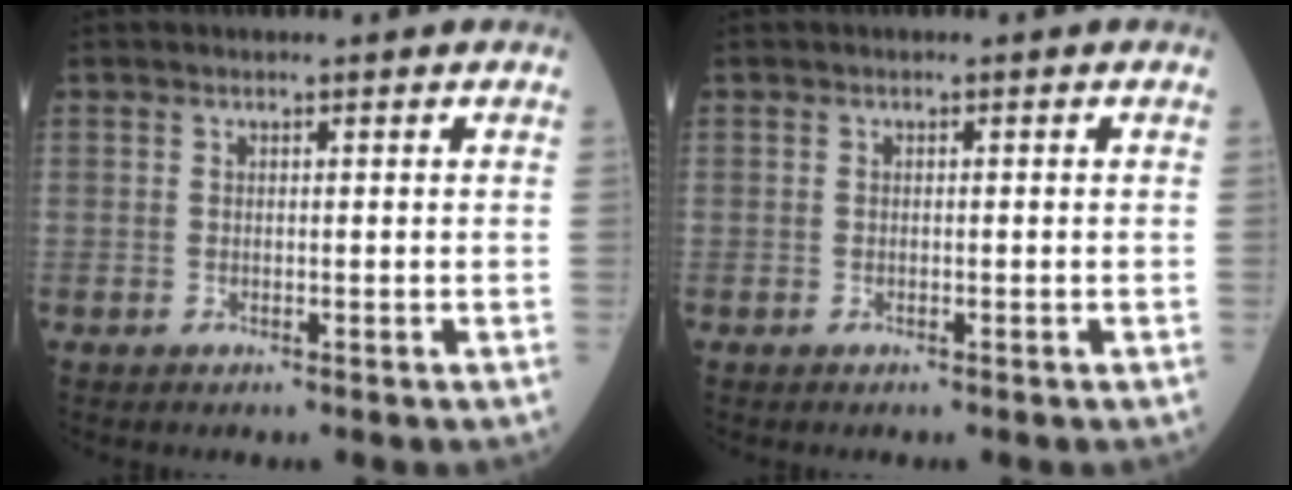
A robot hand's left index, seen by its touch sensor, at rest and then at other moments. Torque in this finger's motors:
{"motor_torque": [0.00, 0.00, 0.00, 0.00]}